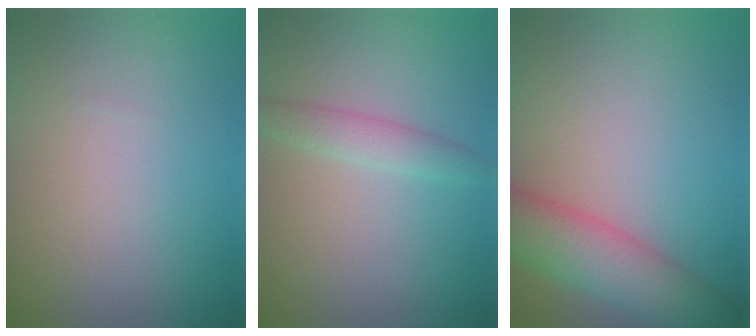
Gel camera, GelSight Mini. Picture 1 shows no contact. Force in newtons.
{"total": 2.1, "press": 2.1, "slide": 0.1}
{"total": 6.8, "press": 6.8, "slide": 0.4}